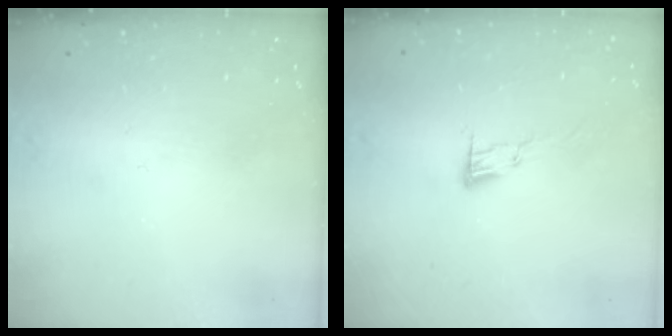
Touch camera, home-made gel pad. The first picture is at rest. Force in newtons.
{"total": 6.1, "press": 6.1, "slide": 0.6}